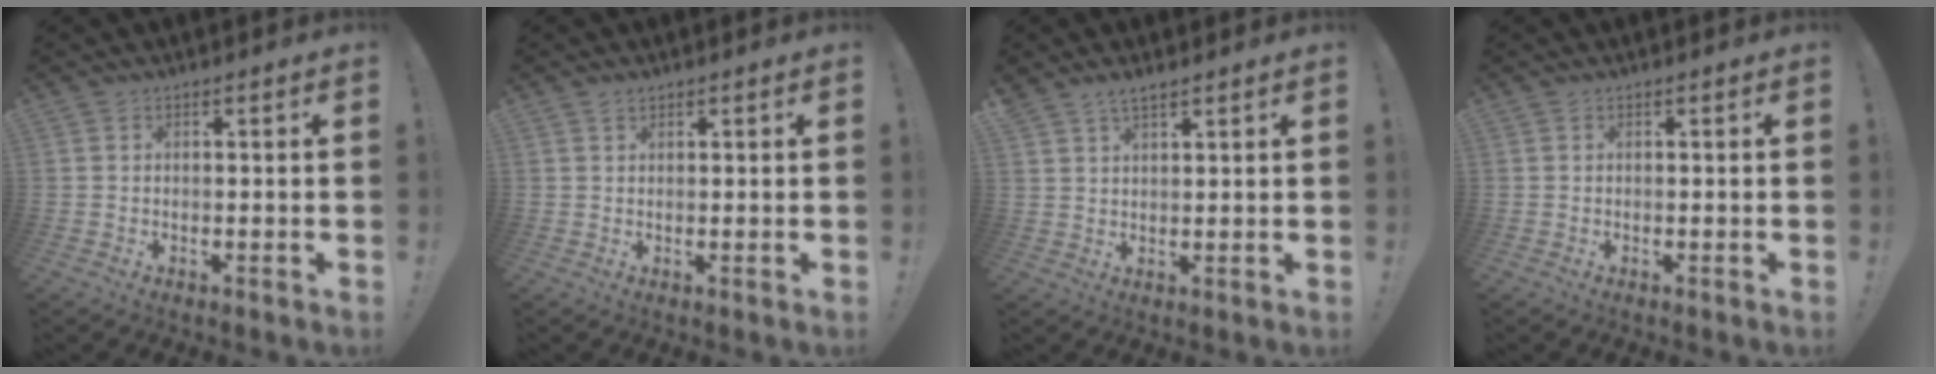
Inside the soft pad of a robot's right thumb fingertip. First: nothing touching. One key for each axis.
{"total": 1.1, "fx": 0.9, "fy": 0.5, "fz": 0.4, "tx": 0.000, "ty": -0.002, "tz": 0.016}
{"total": 3.4, "fx": 2.8, "fy": 1.0, "fz": 1.6, "tx": -0.029, "ty": -0.016, "tz": 0.051}
{"total": 0.0}